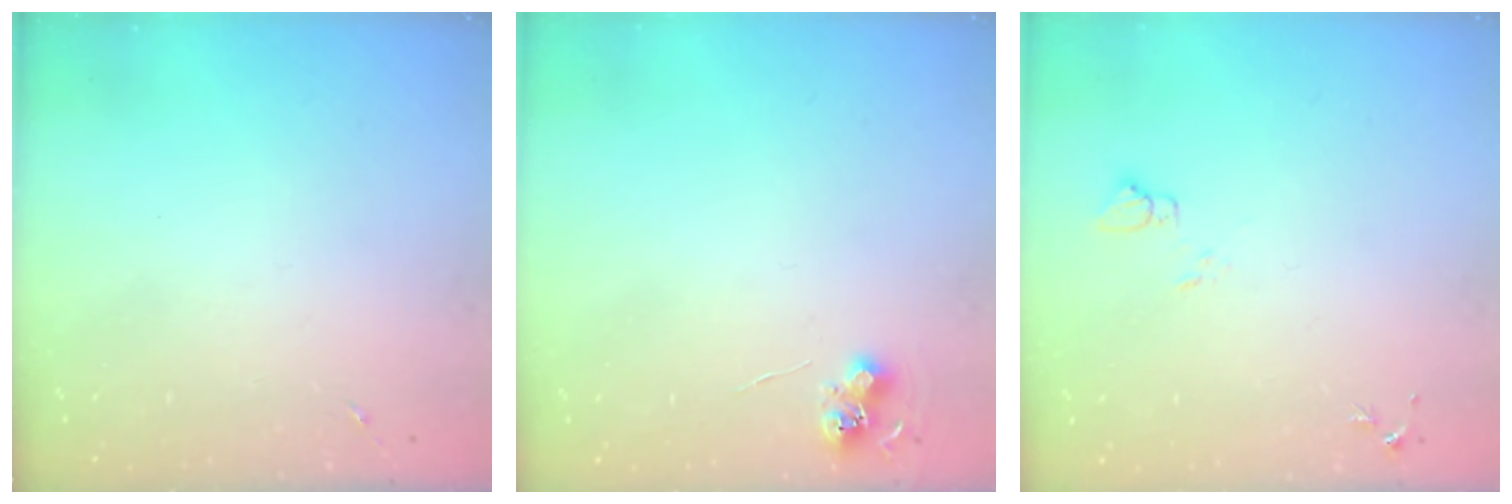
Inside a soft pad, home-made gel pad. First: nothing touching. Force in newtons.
{"total": 6.2, "press": 6.2, "slide": 0.5}
{"total": 4.5, "press": 4.5, "slide": 0.4}